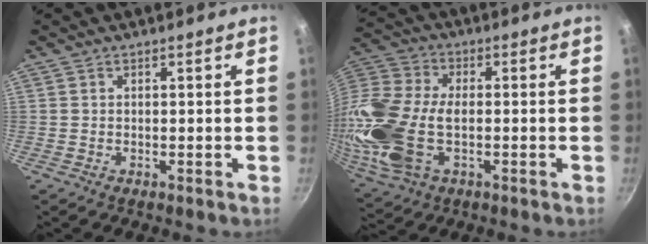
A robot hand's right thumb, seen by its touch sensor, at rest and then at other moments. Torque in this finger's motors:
{"motor_torque": [1.71, 2.46, 1.44, -1.33, 0.27]}